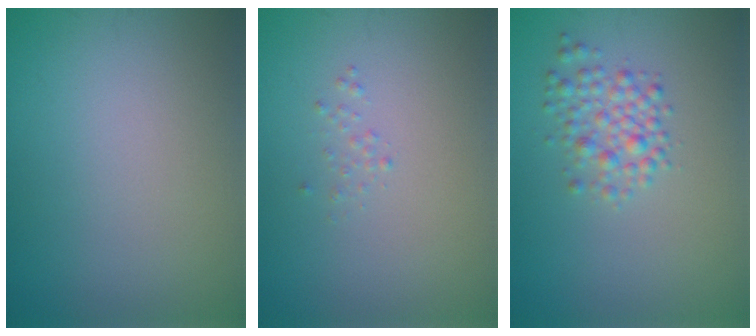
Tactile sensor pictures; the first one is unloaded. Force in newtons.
{"total": 0.5, "press": 0.5, "slide": 0.0}
{"total": 2.6, "press": 2.6, "slide": 0.1}